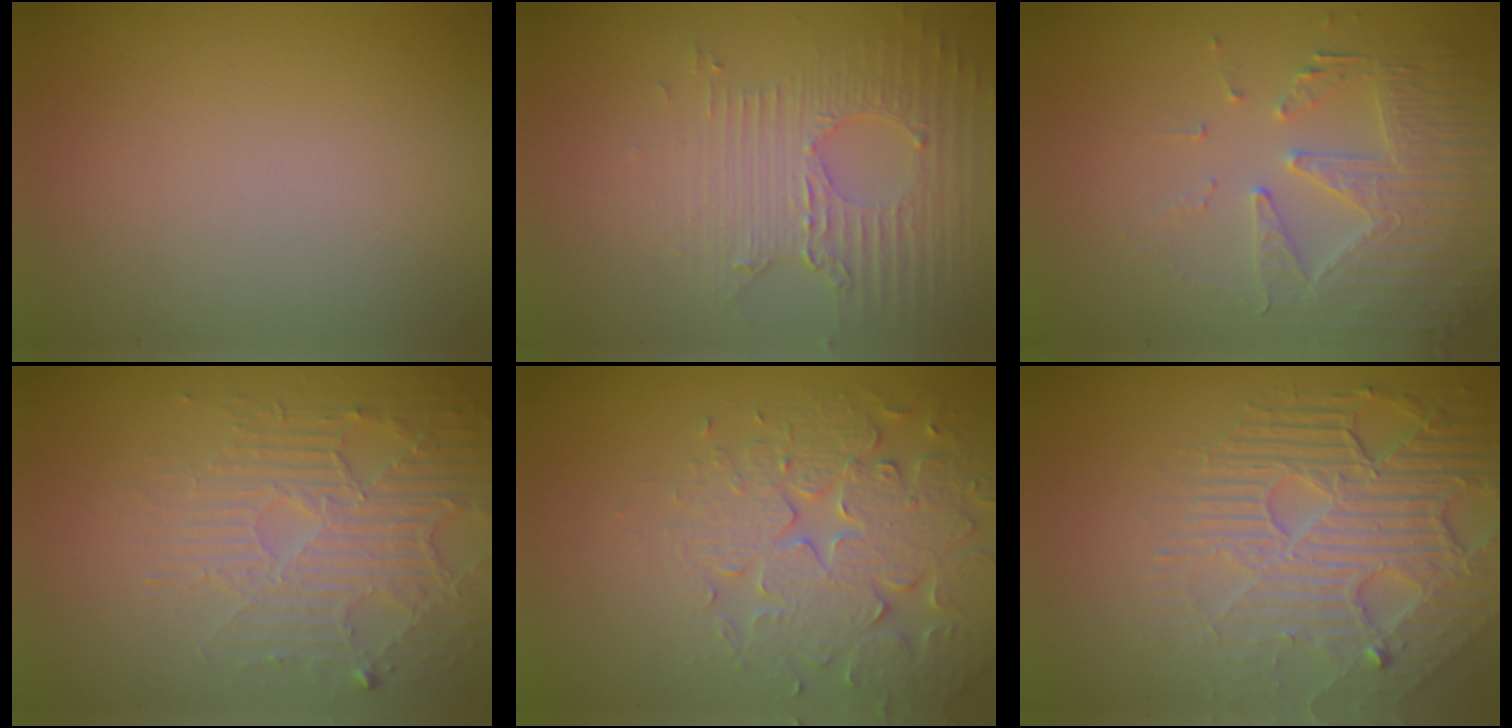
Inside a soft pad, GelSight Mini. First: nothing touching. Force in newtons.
{"total": 3.6, "press": 3.1, "slide": 1.8}
{"total": 5.0, "press": 3.9, "slide": 3.2}
{"total": 5.1, "press": 3.5, "slide": 3.7}
{"total": 5.1, "press": 5.0, "slide": 1.0}
{"total": 7.8, "press": 5.5, "slide": 5.6}